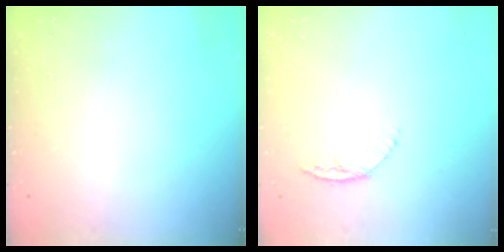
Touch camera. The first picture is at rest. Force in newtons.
{"total": 5.5, "press": 5.5, "slide": 0.7}